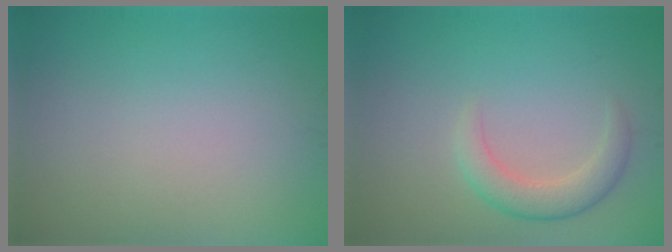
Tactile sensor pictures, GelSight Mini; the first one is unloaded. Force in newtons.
{"total": 2.8, "press": 2.8, "slide": 0.2}